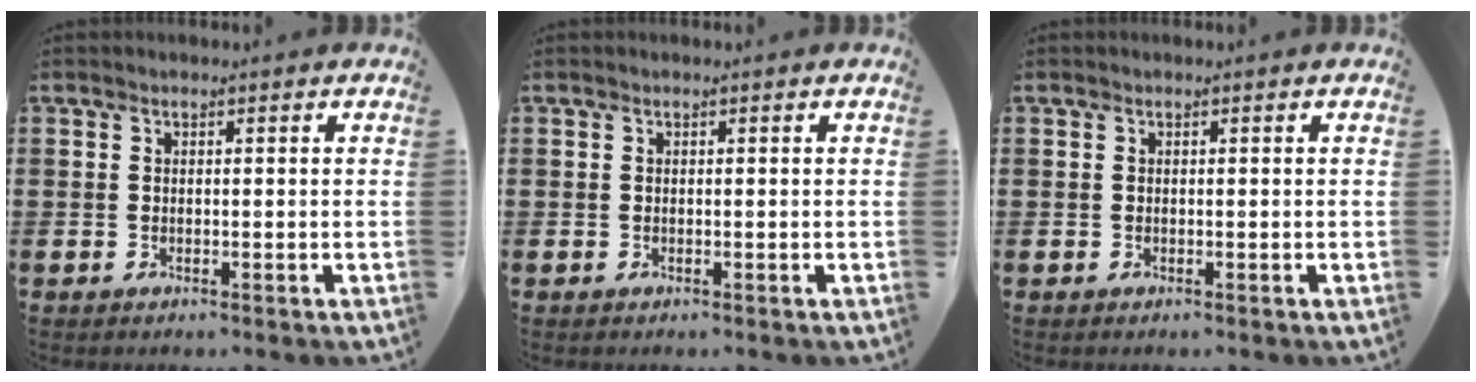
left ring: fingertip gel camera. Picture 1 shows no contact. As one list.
[{"total": 0.0}, {"total": 0.0}]